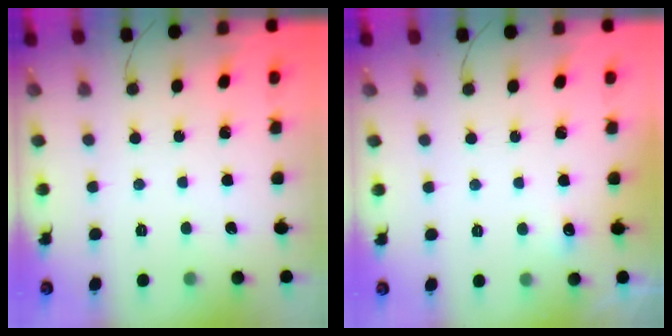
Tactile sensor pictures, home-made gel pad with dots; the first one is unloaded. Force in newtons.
{"total": 3.9, "press": 3.7, "slide": 1.3}